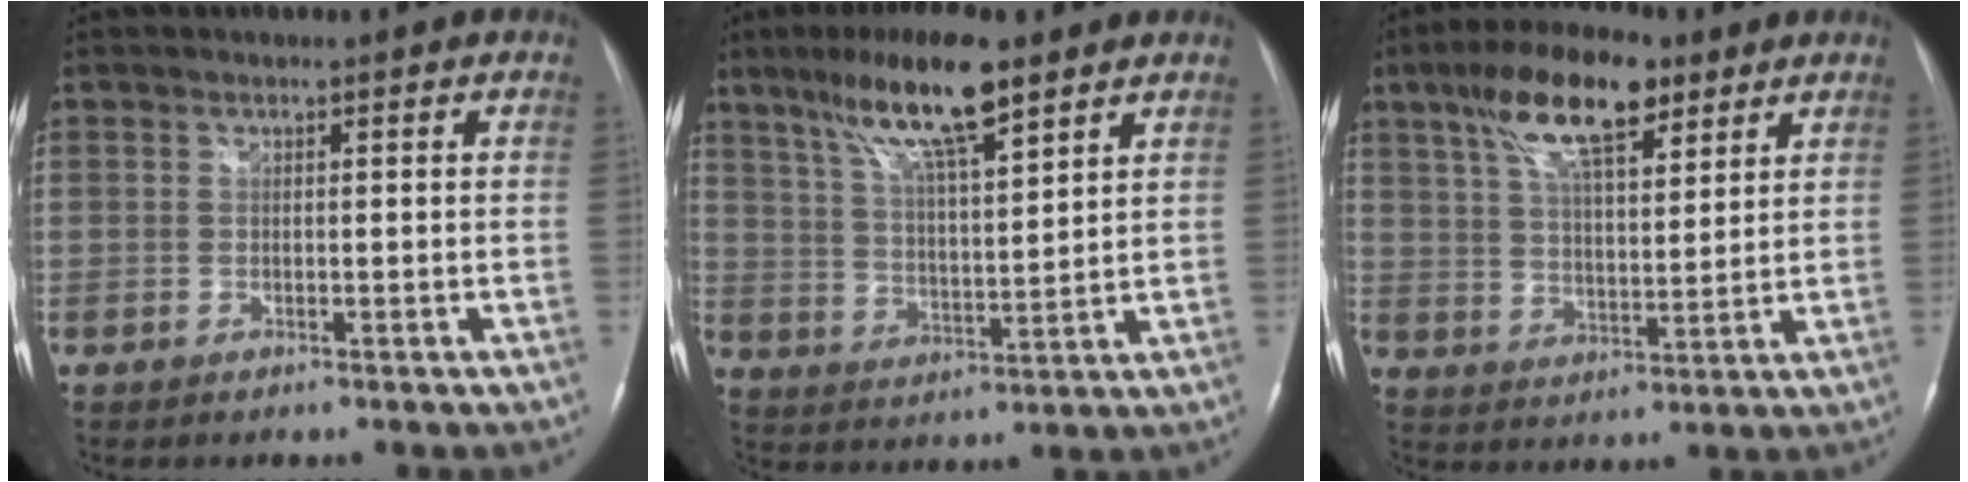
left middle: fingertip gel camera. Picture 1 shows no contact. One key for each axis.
{"total": 13.1, "fx": 8.6, "fy": 2.1, "fz": 9.7, "tx": -0.179, "ty": 0.012, "tz": 0.152}
{"total": 13.7, "fx": 8.2, "fy": 4.6, "fz": 10.0, "tx": -0.185, "ty": 0.023, "tz": 0.147}